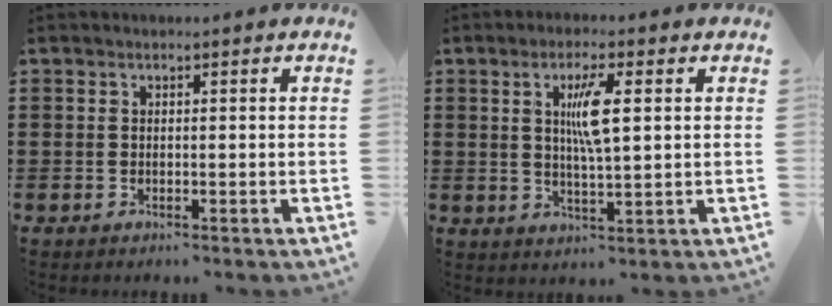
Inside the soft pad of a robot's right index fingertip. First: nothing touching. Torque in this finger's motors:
{"motor_torque": [0.41, -0.01, 0.27, 0.14]}